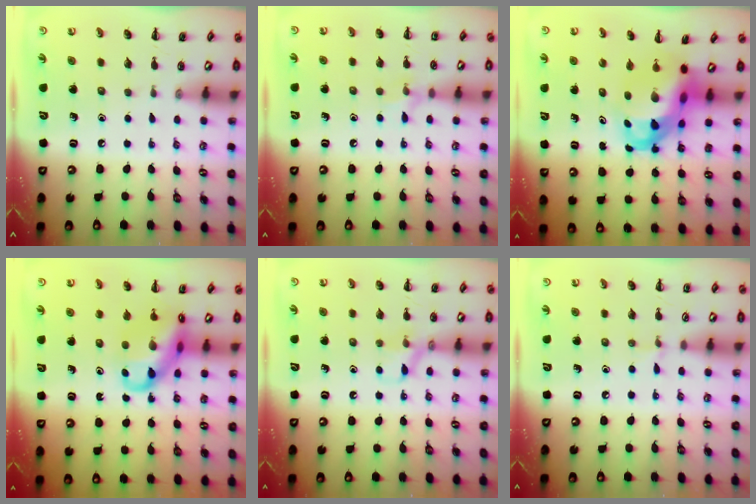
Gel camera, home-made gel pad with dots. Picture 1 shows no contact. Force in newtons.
{"total": 6.6, "press": 6.5, "slide": 1.5}
{"total": 8.9, "press": 8.6, "slide": 2.4}
{"total": 13.7, "press": 13.2, "slide": 3.8}
{"total": 8.0, "press": 7.9, "slide": 1.1}
{"total": 4.1, "press": 3.9, "slide": 1.4}